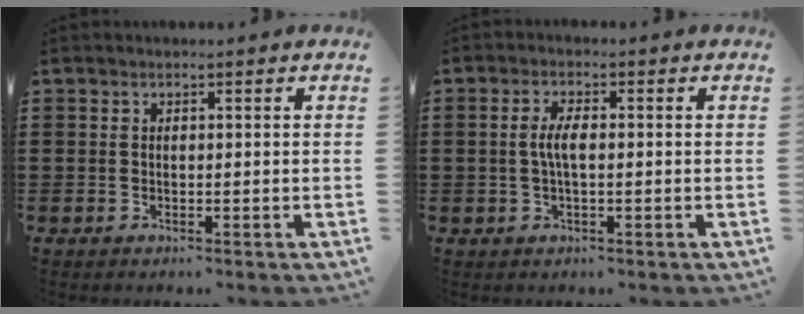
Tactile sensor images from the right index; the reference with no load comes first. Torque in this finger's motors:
{"motor_torque": [0.78, 0.49, 0.27, 0.12]}